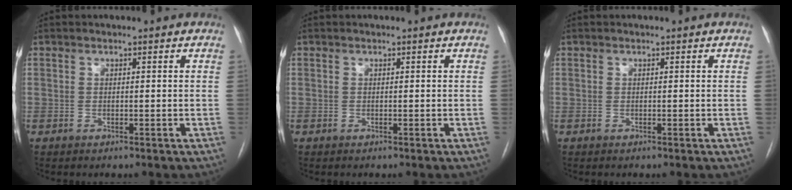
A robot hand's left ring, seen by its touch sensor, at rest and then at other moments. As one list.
[{"total": 0.0}, {"total": 0.0}]